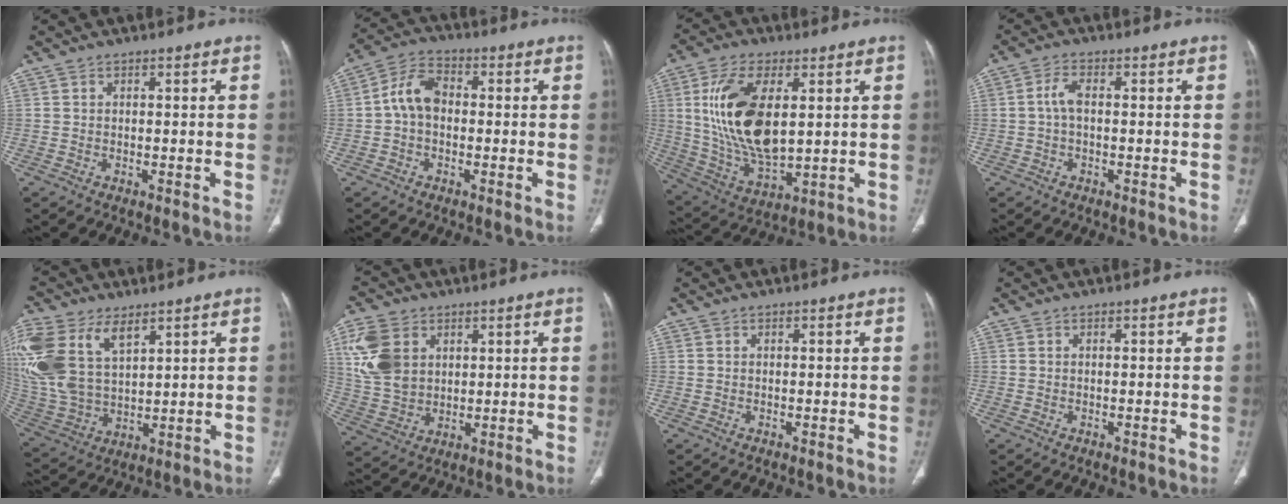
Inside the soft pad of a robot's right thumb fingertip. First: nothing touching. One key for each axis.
{"total": 7.4, "fx": -0.3, "fy": 5.2, "fz": 5.2, "tx": -0.091, "ty": 0.024, "tz": -0.018}
{"total": 18.2, "fx": 3.6, "fy": 8.9, "fz": 15.5, "tx": -0.298, "ty": -0.018, "tz": 0.080}
{"total": 3.1, "fx": -0.2, "fy": 1.5, "fz": 2.8, "tx": -0.061, "ty": 0.008, "tz": -0.007}
{"total": 21.0, "fx": 9.6, "fy": 12.2, "fz": 14.1, "tx": -0.335, "ty": -0.006, "tz": 0.197}
{"total": 11.6, "fx": 3.9, "fy": 8.4, "fz": 6.9, "tx": -0.135, "ty": -0.009, "tz": 0.085}
{"total": 0.0}
{"total": 0.0}